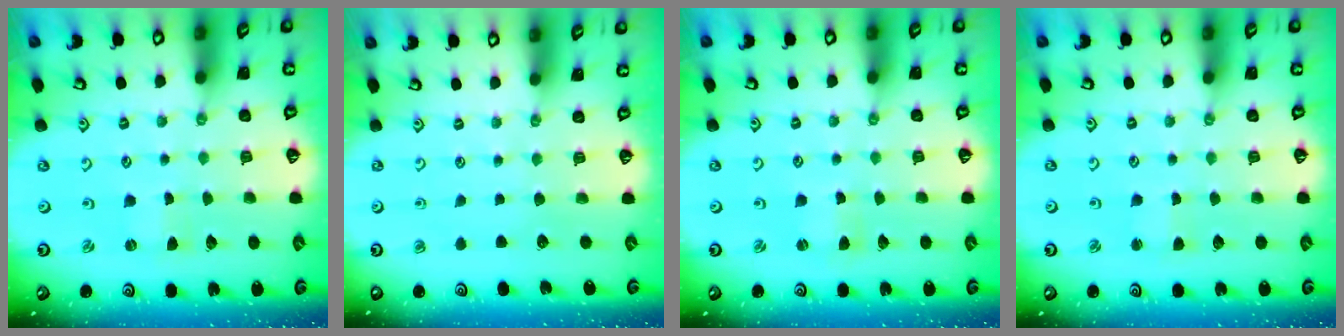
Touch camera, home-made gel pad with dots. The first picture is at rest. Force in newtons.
{"total": 0.0}
{"total": 0.6, "press": 0.6, "slide": 0.2}
{"total": 2.3, "press": 2.3, "slide": 0.3}